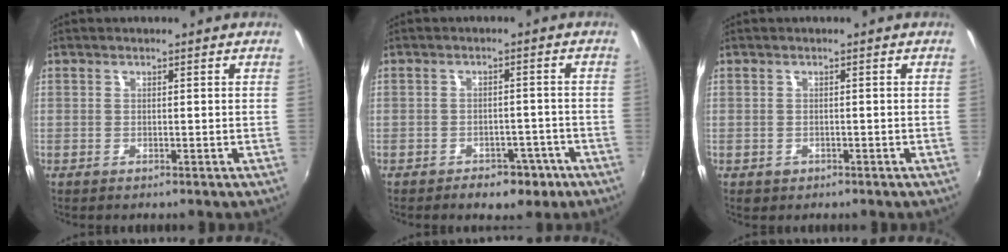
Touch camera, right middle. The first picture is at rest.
{"total": 6.2, "force": [-4.2, 3.7, 2.6], "torque": [-0.054, 0.002, -0.042]}
{"total": 1.5, "force": [-0.6, 1.3, 0.4], "torque": [-0.010, -0.005, -0.008]}